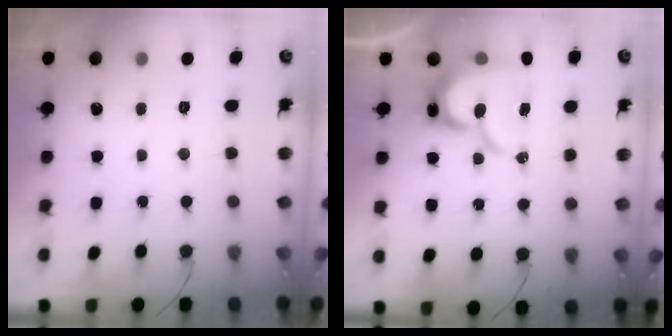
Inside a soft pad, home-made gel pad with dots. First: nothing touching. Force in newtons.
{"total": 15.3, "press": 15.2, "slide": 1.6}